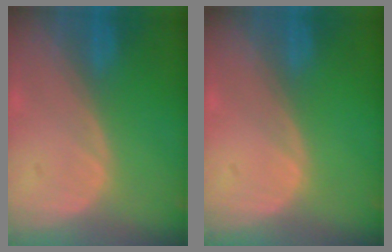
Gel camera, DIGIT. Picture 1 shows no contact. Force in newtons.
{"total": 0.0}